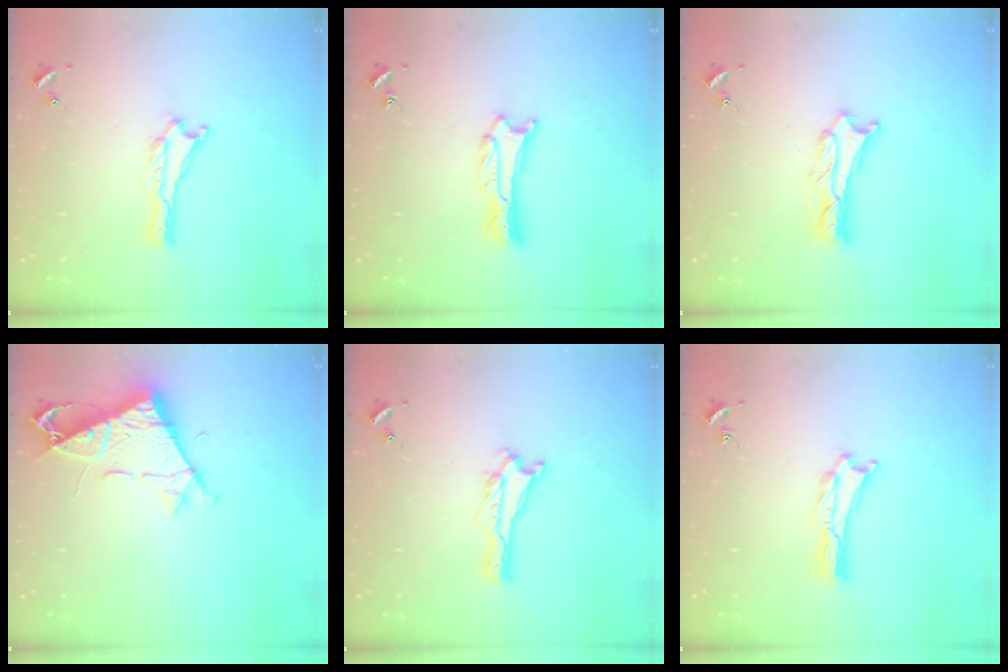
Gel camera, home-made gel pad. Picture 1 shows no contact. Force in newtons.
{"total": 1.2, "press": 1.2, "slide": 0.1}
{"total": 2.6, "press": 2.6, "slide": 0.3}
{"total": 7.9, "press": 7.8, "slide": 0.9}
{"total": 0.0}
{"total": 0.0}